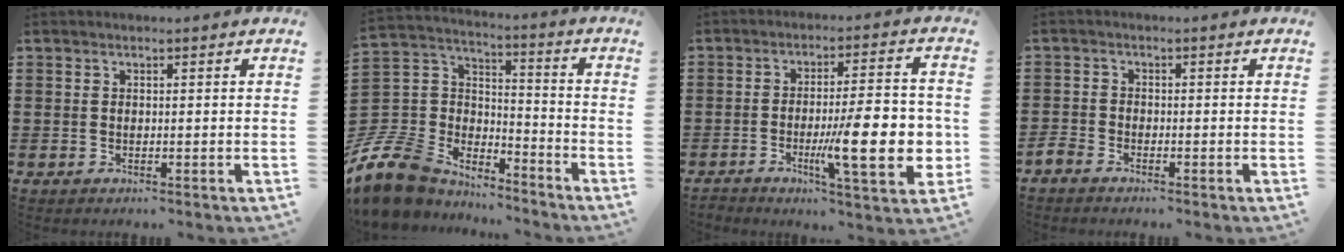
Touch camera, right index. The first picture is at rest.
{"total": 11.0, "force": [-8.7, 6.2, 2.8], "torque": [-0.103, 0.016, -0.173]}
{"total": 13.6, "force": [-3.4, 2.9, 12.9], "torque": [-0.195, -0.013, -0.058]}
{"total": 1.7, "force": [-1.6, 0.6, 0.1], "torque": [-0.007, 0.004, -0.035]}